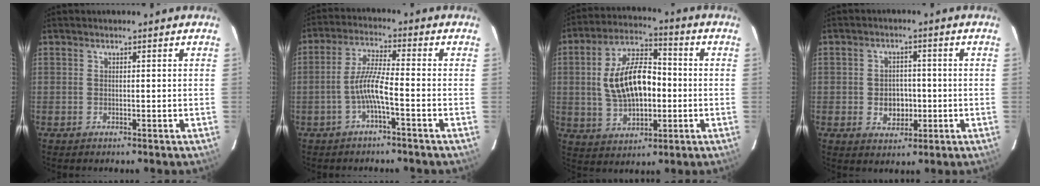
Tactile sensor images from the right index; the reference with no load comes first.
{"total": 5.7, "force": [-2.5, 0.1, 5.1], "torque": [-0.112, 0.009, -0.046]}
{"total": 14.4, "force": [-0.3, 7.7, 12.2], "torque": [-0.235, 0.019, 0.002]}
{"total": 5.2, "force": [-0.9, 4.2, 3.0], "torque": [-0.057, 0.006, -0.006]}